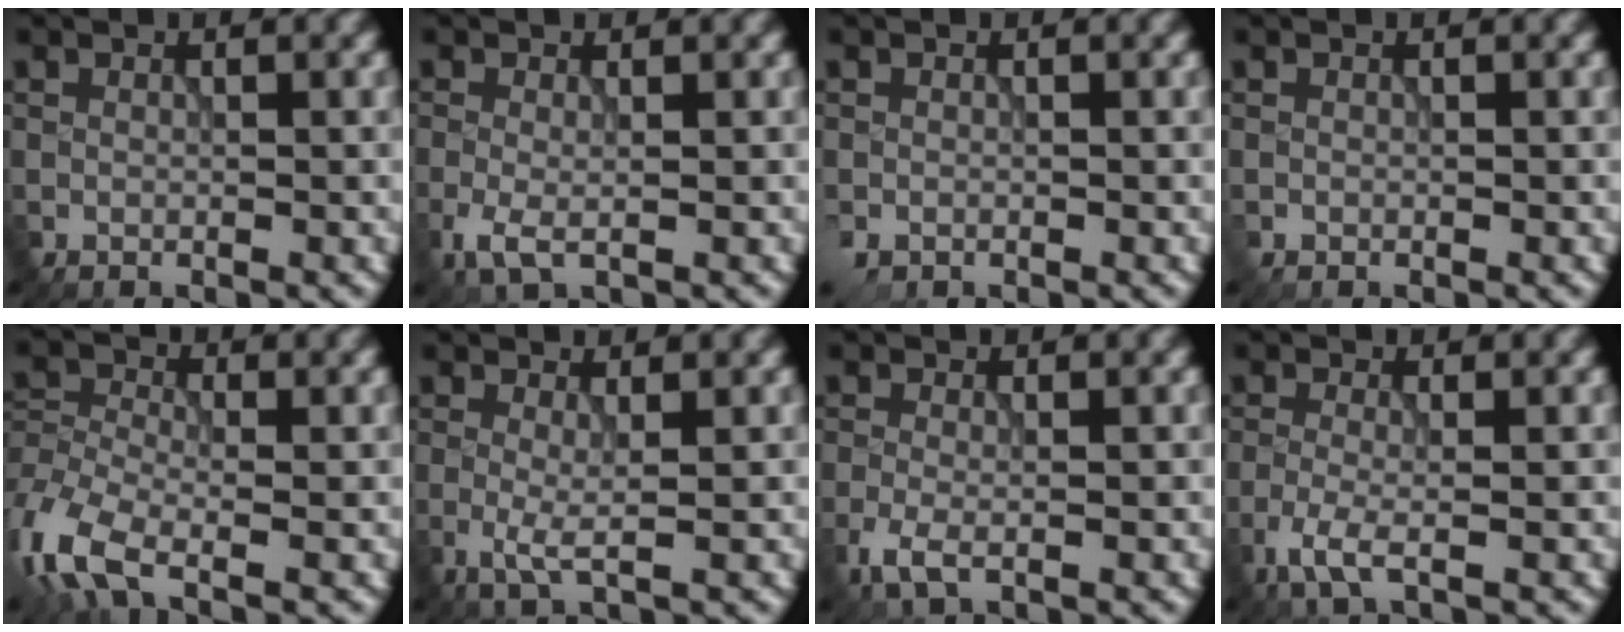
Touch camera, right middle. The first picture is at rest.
{"total": 2.3, "force": [-1.0, 0.9, 1.8], "torque": [-0.047, -0.008, -0.020]}
{"total": 1.7, "force": [-0.8, 1.1, 1.0], "torque": [-0.025, -0.011, -0.014]}
{"total": 0.5, "force": [-0.3, 0.4, 0.2], "torque": [-0.006, -0.002, -0.004]}
{"total": 7.0, "force": [-4.2, 3.1, 4.7], "torque": [-0.110, -0.013, -0.098]}
{"total": 1.9, "force": [-0.3, 0.1, 1.9], "torque": [-0.044, -0.007, -0.009]}
{"total": 2.4, "force": [-1.3, 0.9, 1.8], "torque": [-0.044, -0.007, -0.029]}
{"total": 2.8, "force": [-1.6, 0.8, 2.2], "torque": [-0.052, -0.003, -0.037]}